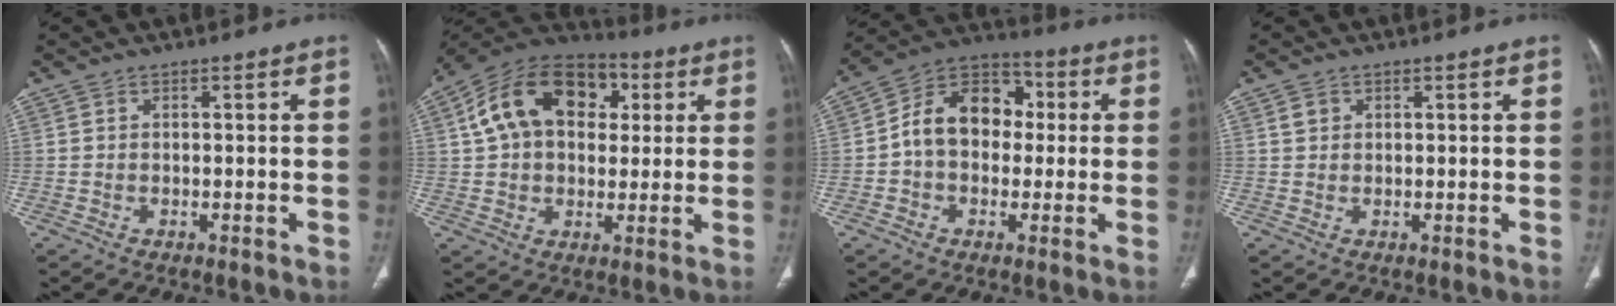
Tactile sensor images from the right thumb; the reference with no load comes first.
{"total": 18.8, "force": [4.8, 13.2, 12.5], "torque": [-0.191, 0.020, 0.072]}
{"total": 13.3, "force": [0.5, 10.0, 8.8], "torque": [-0.111, 0.035, -0.004]}
{"total": 1.5, "force": [0.7, 1.2, 0.5], "torque": [-0.002, -0.001, 0.011]}